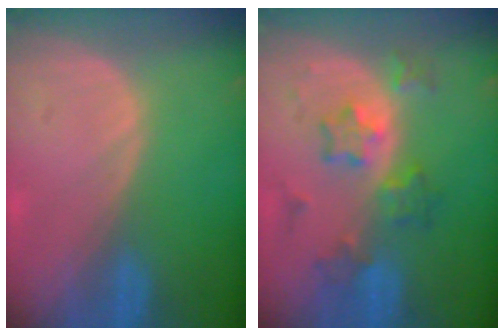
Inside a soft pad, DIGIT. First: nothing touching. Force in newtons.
{"total": 6.4, "press": 6.4, "slide": 0.2}